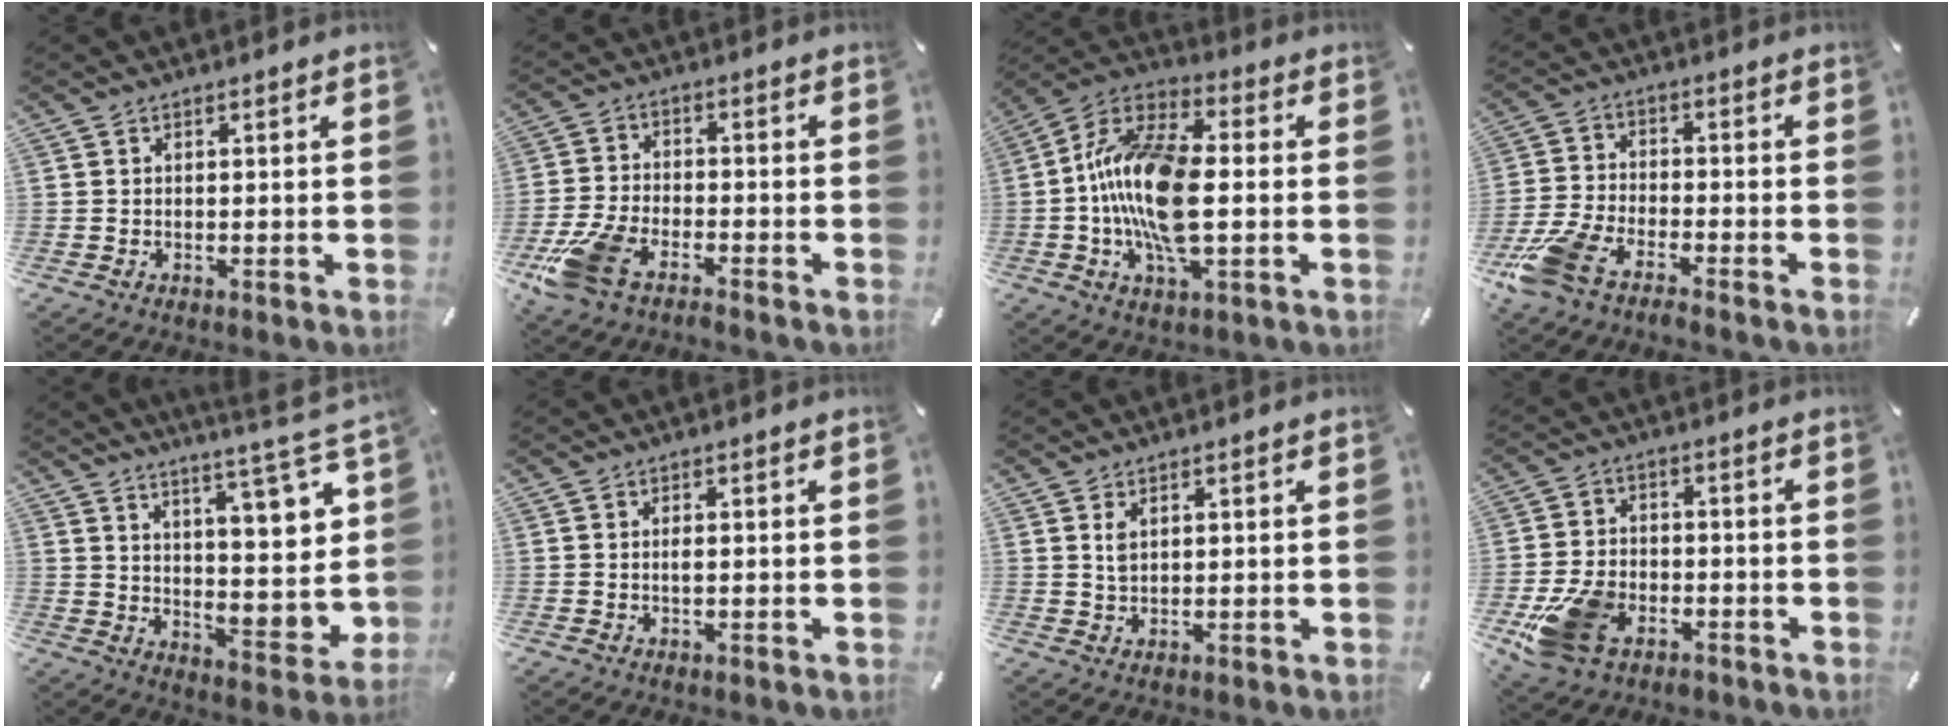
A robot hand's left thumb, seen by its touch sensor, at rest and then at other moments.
{"total": 10.2, "force": [-6.8, 4.5, 6.2], "torque": [-0.142, 0.020, -0.130]}
{"total": 17.4, "force": [-1.7, 8.2, 15.2], "torque": [-0.323, -0.001, -0.033]}
{"total": 9.9, "force": [-7.4, 3.5, 5.5], "torque": [-0.130, 0.021, -0.146]}
{"total": 13.4, "force": [6.3, 5.1, 10.6], "torque": [-0.114, -0.093, 0.097]}
{"total": 1.3, "force": [0.0, 0.3, 1.2], "torque": [-0.024, -0.001, -0.001]}
{"total": 2.1, "force": [0.8, 1.0, 1.6], "torque": [-0.036, 0.002, 0.015]}
{"total": 11.6, "force": [-5.3, 7.8, 6.7], "torque": [-0.138, 0.024, -0.090]}